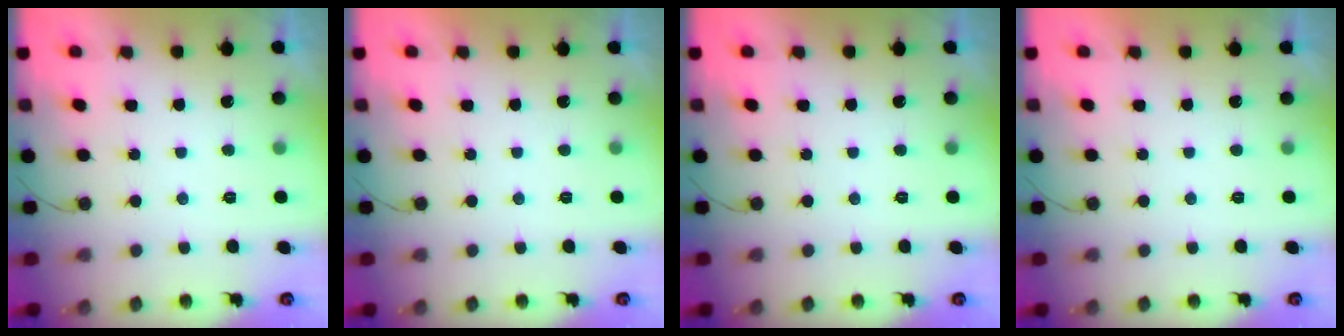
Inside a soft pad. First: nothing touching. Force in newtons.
{"total": 1.7, "press": 1.7, "slide": 0.0}
{"total": 0.0}
{"total": 1.8, "press": 1.8, "slide": 0.0}